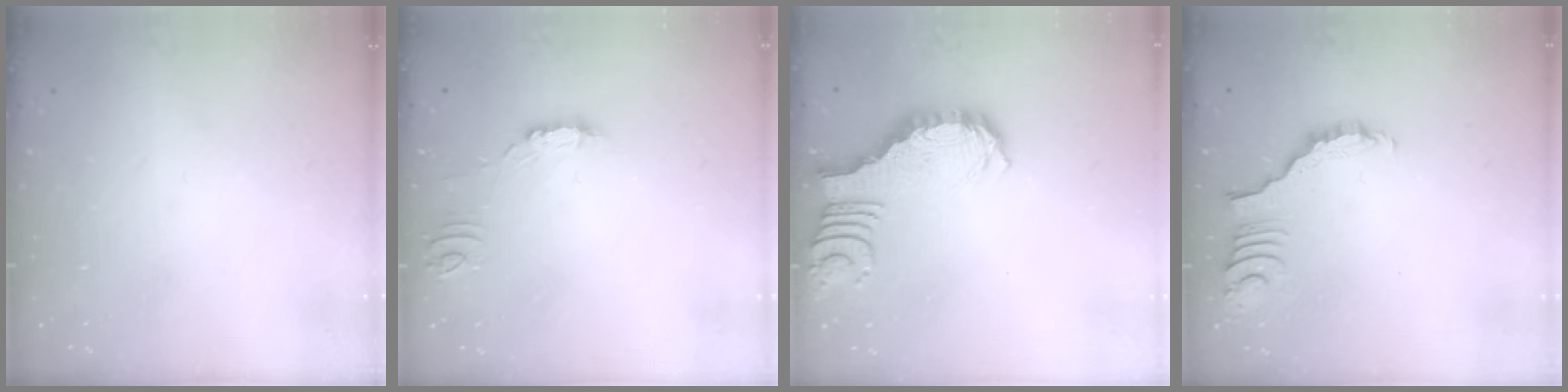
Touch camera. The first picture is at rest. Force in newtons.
{"total": 4.9, "press": 4.8, "slide": 0.5}
{"total": 2.9, "press": 2.8, "slide": 0.5}
{"total": 2.5, "press": 2.5, "slide": 0.3}